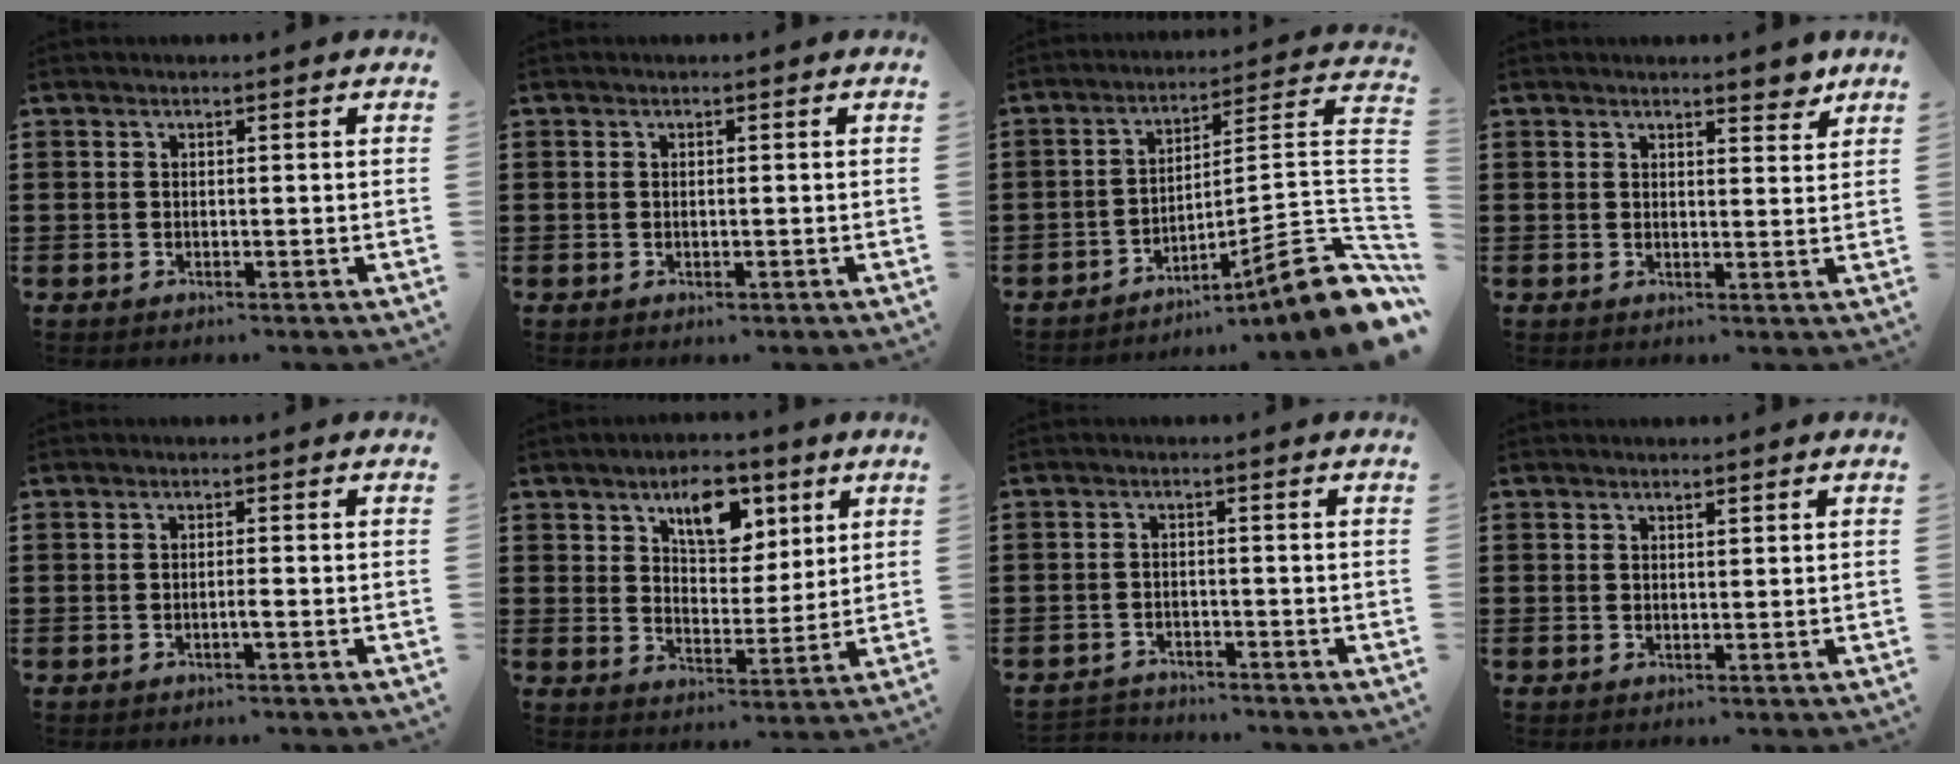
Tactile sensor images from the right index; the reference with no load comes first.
{"total": 0.9, "force": [-0.2, 0.3, 0.8], "torque": [-0.016, -0.002, -0.003]}
{"total": 11.2, "force": [-5.7, 1.0, 9.6], "torque": [-0.133, -0.006, -0.106]}
{"total": 3.2, "force": [2.8, 1.0, 1.2], "torque": [-0.012, 0.000, 0.047]}
{"total": 1.2, "force": [-0.5, 0.0, 1.1], "torque": [-0.021, -0.002, -0.010]}
{"total": 8.3, "force": [4.7, 4.7, 4.9], "torque": [-0.076, -0.003, 0.076]}
{"total": 2.1, "force": [-2.0, 0.4, -0.2], "torque": [-0.003, 0.002, -0.047]}
{"total": 0.9, "force": [0.7, 0.3, 0.3], "torque": [-0.007, 0.003, 0.013]}